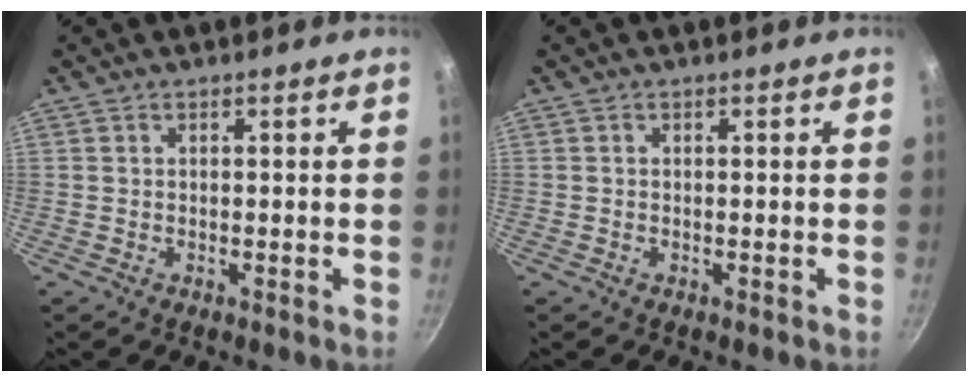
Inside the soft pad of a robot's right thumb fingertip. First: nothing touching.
{"total": 0.0}